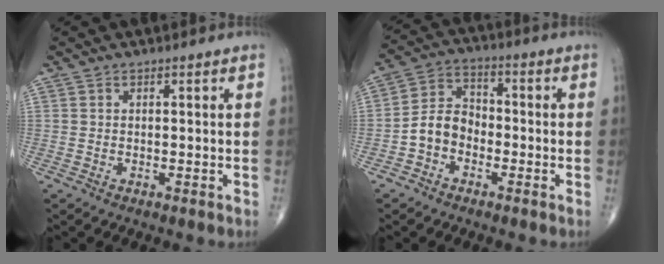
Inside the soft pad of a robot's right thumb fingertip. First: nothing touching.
{"total": 7.1, "force": [-2.6, 5.3, 3.9], "torque": [-0.055, 0.033, -0.061]}